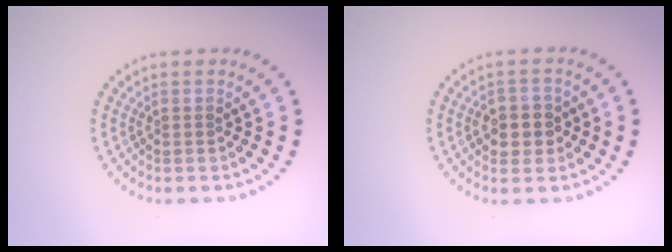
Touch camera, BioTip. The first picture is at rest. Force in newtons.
{"total": 2.8, "press": 2.7, "slide": 0.7}